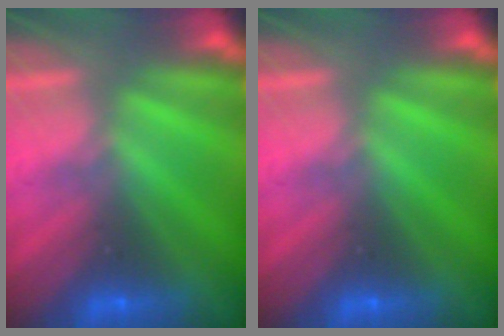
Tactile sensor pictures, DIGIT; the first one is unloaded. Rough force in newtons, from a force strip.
{"total": 0.0}